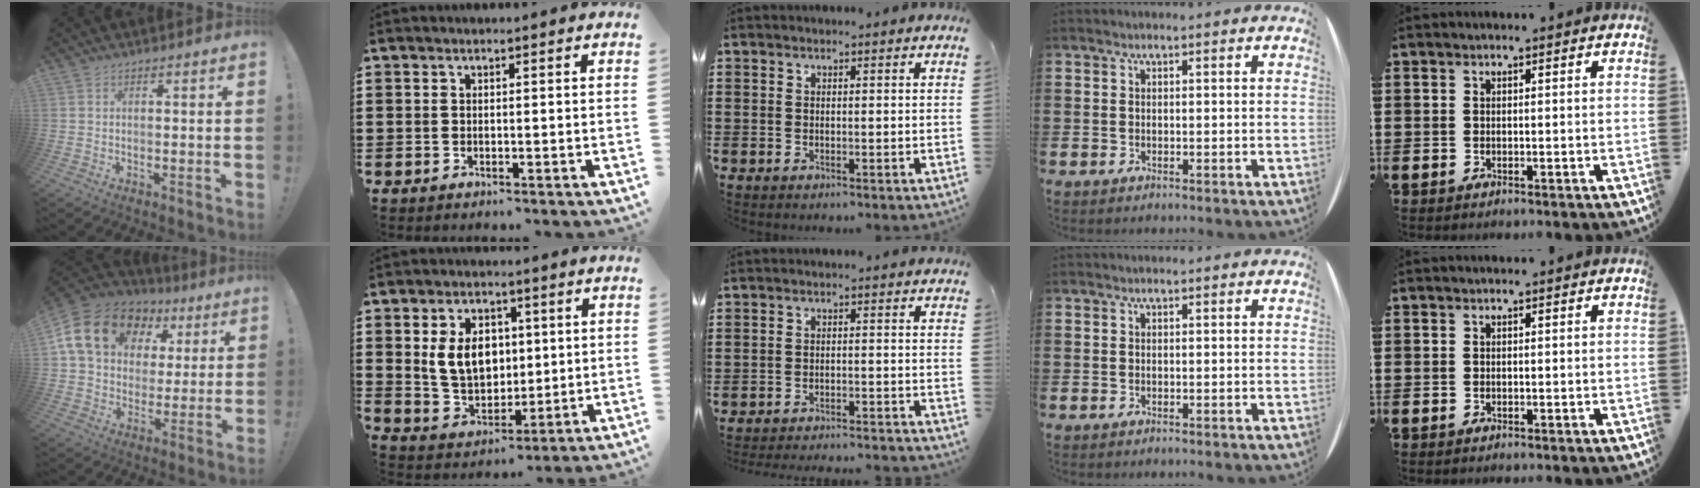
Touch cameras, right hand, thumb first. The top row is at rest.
{"thumb": {"total": 20.5, "force": [7.8, 14.6, 12.0], "torque": [-0.206, -0.015, 0.156]}, "index": {"total": 7.8, "force": [1.6, 5.7, 5.1], "torque": [-0.114, 0.007, 0.024]}, "middle": {"total": 3.0, "force": [-3.0, -0.2, 0.2], "torque": [-0.006, 0.002, -0.063]}}